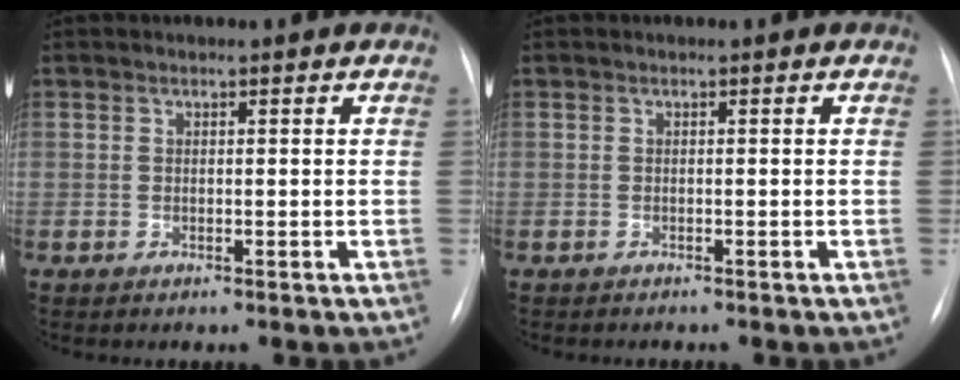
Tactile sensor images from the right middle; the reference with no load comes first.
{"total": 0.7, "force": [-0.6, 0.2, 0.2], "torque": [-0.008, -0.001, -0.010]}